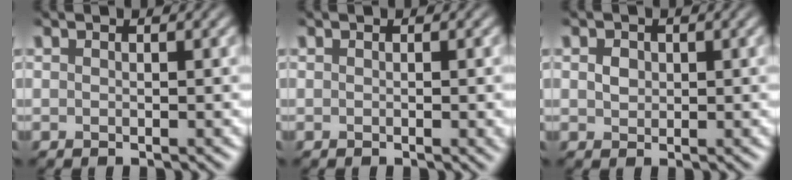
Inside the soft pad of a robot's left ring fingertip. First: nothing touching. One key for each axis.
{"total": 1.8, "fx": 0.0, "fy": 0.6, "fz": 1.7, "tx": -0.016, "ty": 0.004, "tz": -0.005}
{"total": 1.0, "fx": 0.1, "fy": 1.0, "fz": 0.4, "tx": -0.011, "ty": 0.001, "tz": 0.001}